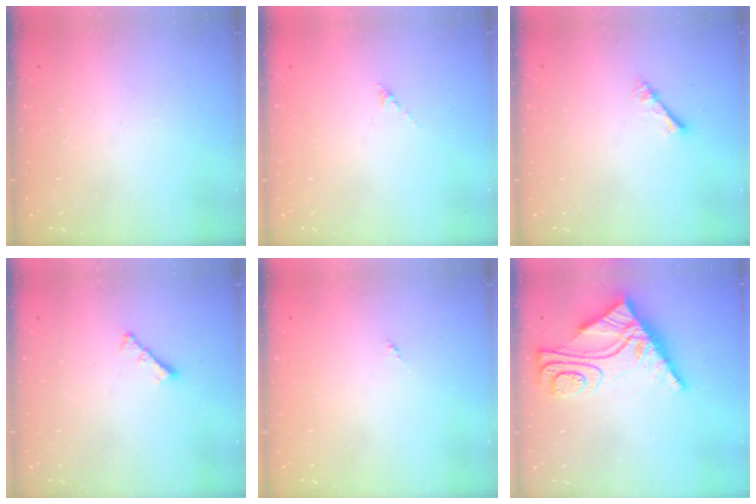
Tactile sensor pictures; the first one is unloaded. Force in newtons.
{"total": 0.0}
{"total": 2.3, "press": 2.3, "slide": 0.3}
{"total": 2.8, "press": 2.7, "slide": 0.6}
{"total": 0.0}
{"total": 12.9, "press": 12.8, "slide": 1.3}